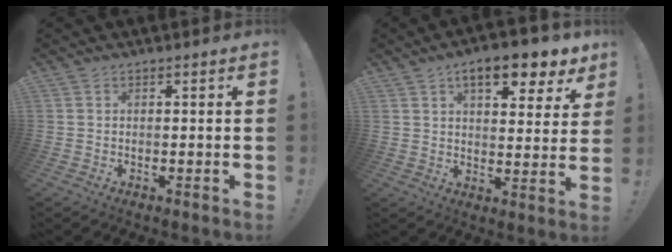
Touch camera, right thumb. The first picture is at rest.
{"total": 10.8, "force": [6.5, 3.7, 7.8], "torque": [-0.099, -0.037, 0.106]}